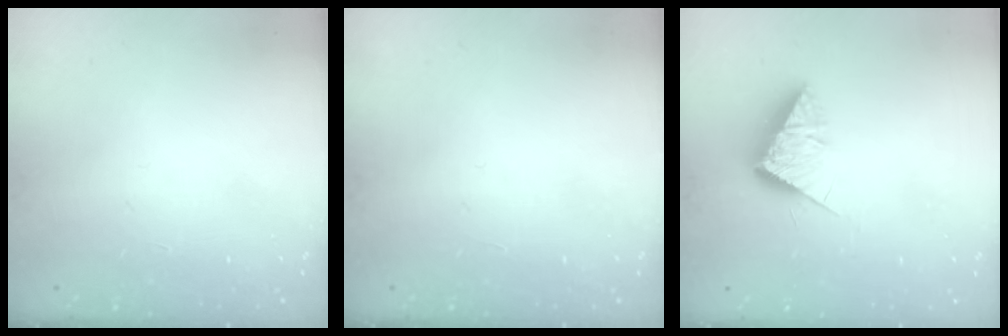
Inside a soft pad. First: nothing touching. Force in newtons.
{"total": 0.0}
{"total": 8.0, "press": 8.0, "slide": 0.3}